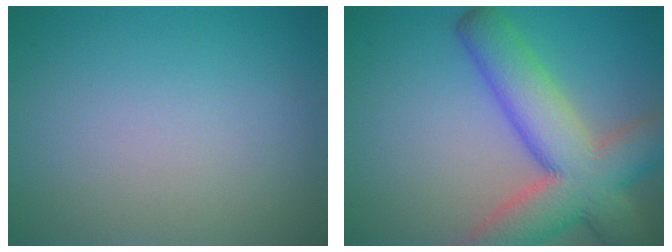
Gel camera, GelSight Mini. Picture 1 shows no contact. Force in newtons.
{"total": 10.4, "press": 10.4, "slide": 0.7}